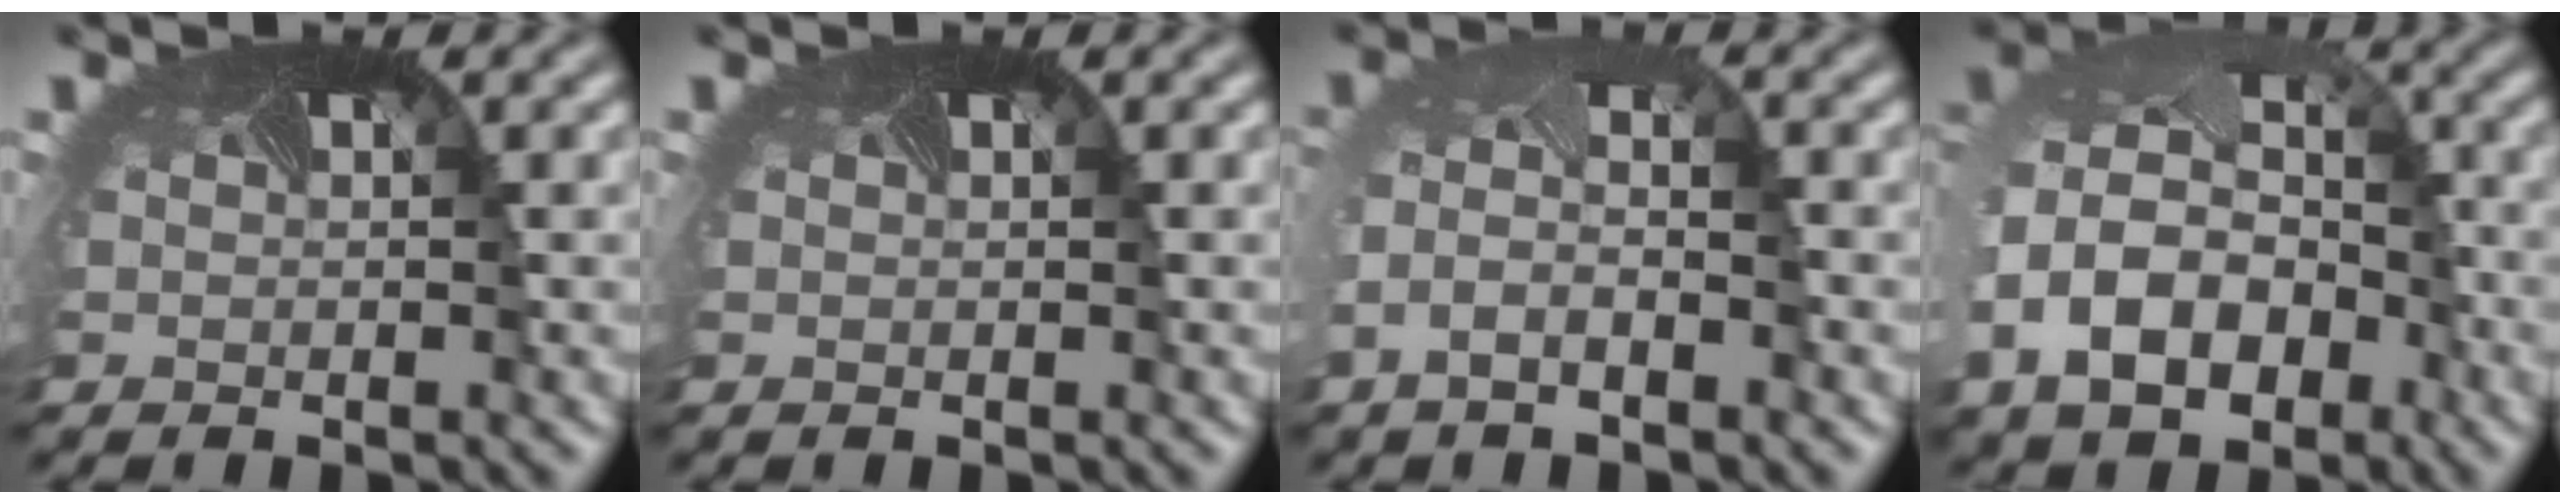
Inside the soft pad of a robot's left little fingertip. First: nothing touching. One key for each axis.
{"total": 0.0}
{"total": 3.4, "fx": -1.7, "fy": 1.7, "fz": 2.4, "tx": -0.069, "ty": -0.007, "tz": -0.038}
{"total": 12.4, "fx": -3.4, "fy": 9.6, "fz": 7.1, "tx": -0.175, "ty": -0.023, "tz": -0.052}